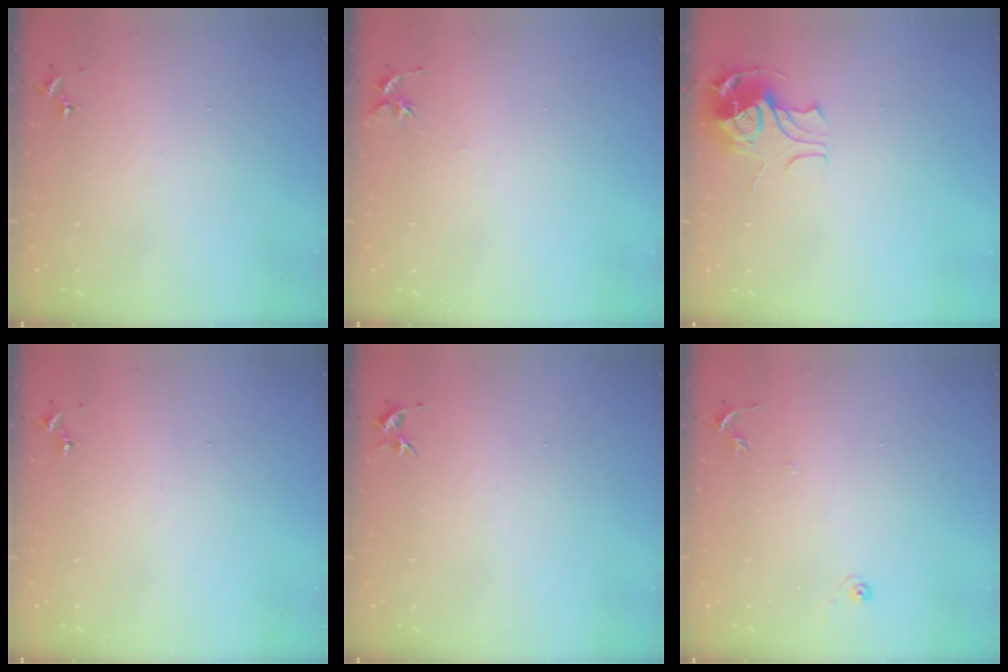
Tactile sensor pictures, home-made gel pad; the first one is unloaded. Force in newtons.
{"total": 4.9, "press": 4.8, "slide": 0.5}
{"total": 9.9, "press": 9.9, "slide": 1.2}
{"total": 0.0}
{"total": 3.4, "press": 3.4, "slide": 0.4}
{"total": 5.9, "press": 5.9, "slide": 0.6}